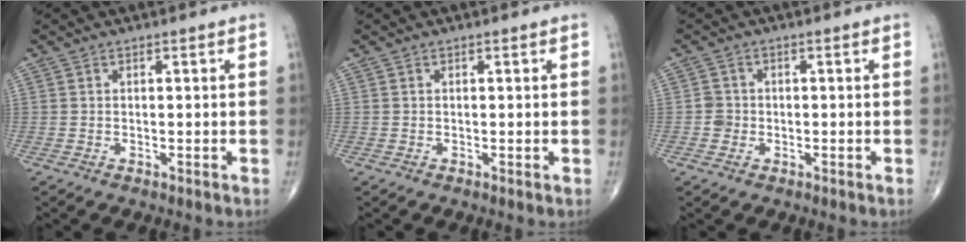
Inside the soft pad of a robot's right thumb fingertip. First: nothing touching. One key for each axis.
{"total": 0.0}
{"total": 2.2, "fx": -0.5, "fy": 2.0, "fz": 0.5, "tx": 0.005, "ty": 0.008, "tz": -0.012}